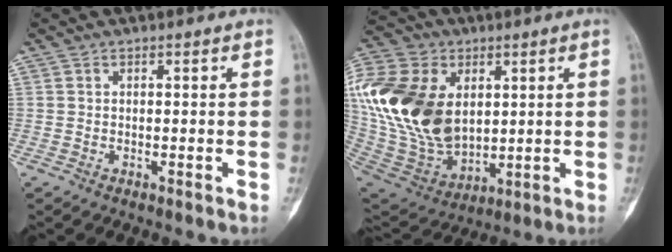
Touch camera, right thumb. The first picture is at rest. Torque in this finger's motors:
{"motor_torque": [-0.72, 2.86, 2.32, 0.45, 0.71]}